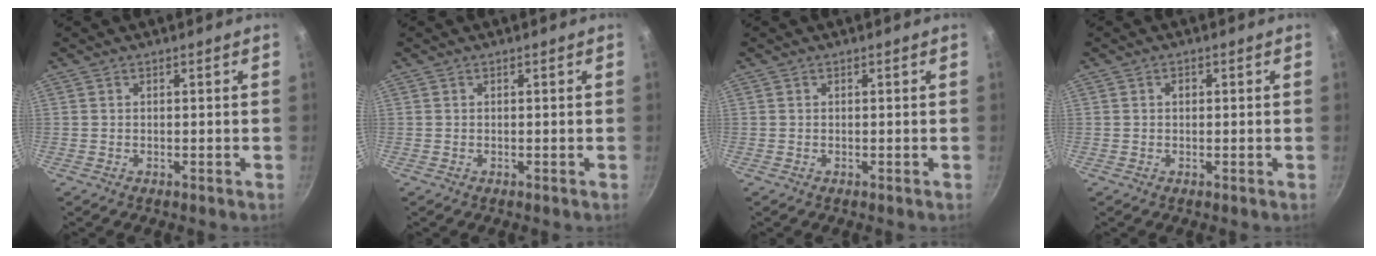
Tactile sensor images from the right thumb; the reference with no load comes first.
{"total": 0.0}
{"total": 0.0}
{"total": 1.1, "force": [0.2, 0.8, 0.6], "torque": [-0.008, 0.004, 0.001]}